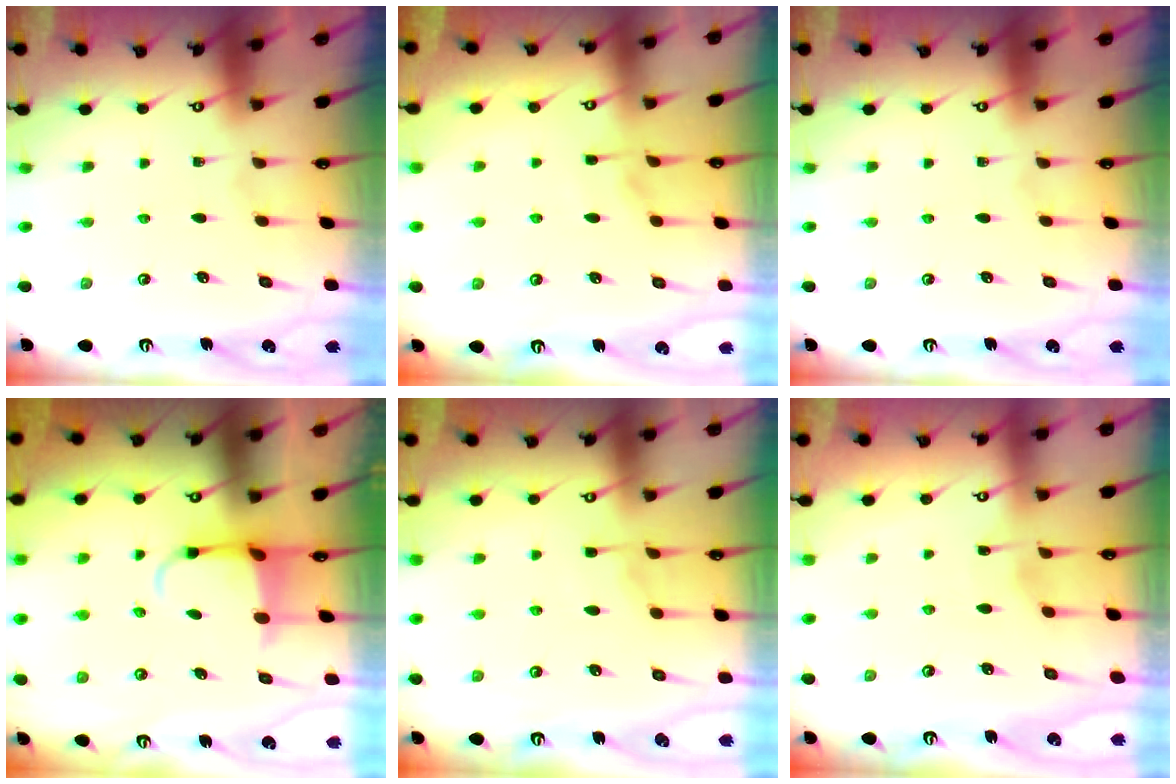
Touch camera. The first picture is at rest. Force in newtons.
{"total": 2.6, "press": 2.5, "slide": 0.6}
{"total": 0.0}
{"total": 3.9, "press": 3.8, "slide": 0.9}
{"total": 3.5, "press": 3.4, "slide": 0.6}
{"total": 2.6, "press": 2.6, "slide": 0.3}